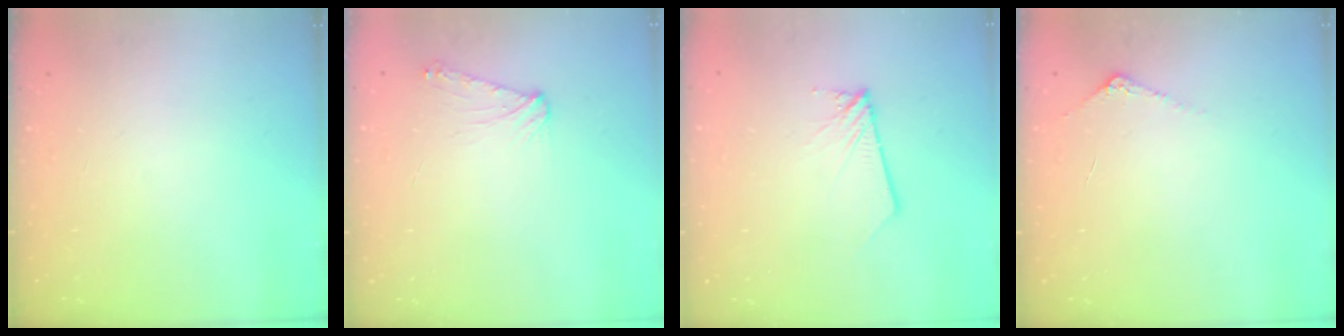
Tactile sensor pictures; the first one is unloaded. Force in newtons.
{"total": 6.7, "press": 6.6, "slide": 1.1}
{"total": 2.7, "press": 2.7, "slide": 0.2}
{"total": 6.0, "press": 5.9, "slide": 0.7}